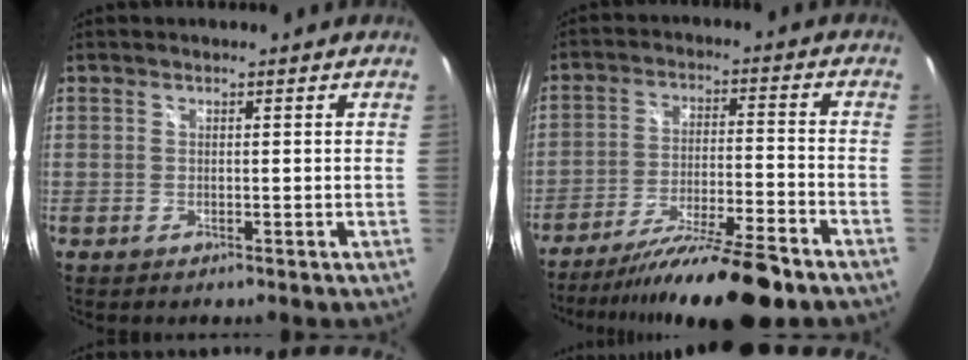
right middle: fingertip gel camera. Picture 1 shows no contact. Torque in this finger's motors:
{"motor_torque": [1.09, -1.05, 0.65, 0.07]}